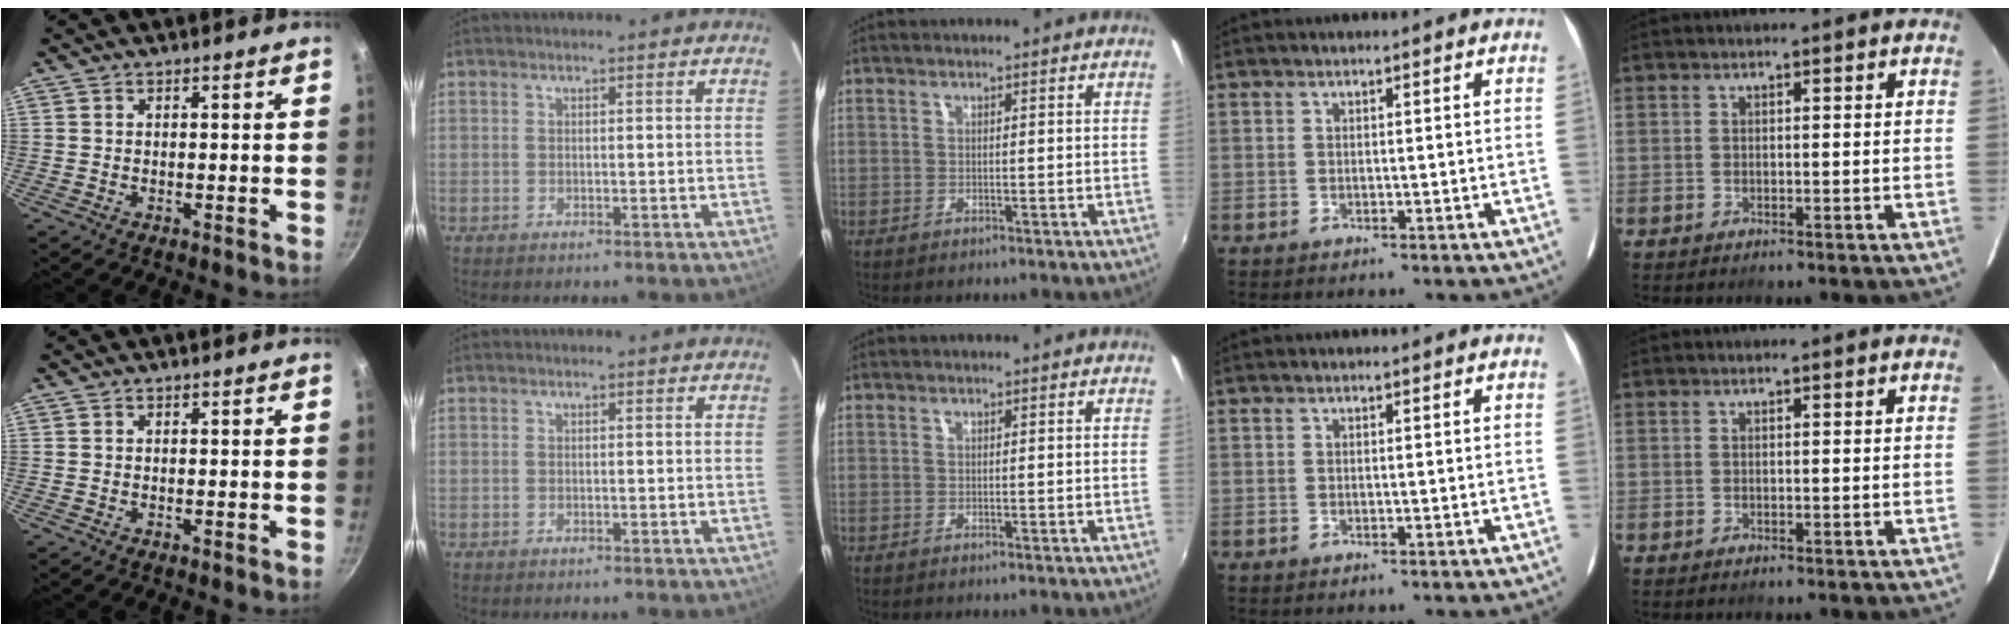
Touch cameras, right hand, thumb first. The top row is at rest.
{}